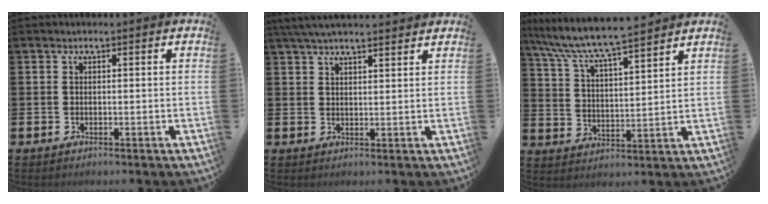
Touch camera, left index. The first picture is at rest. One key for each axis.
{"total": 4.3, "fx": 4.0, "fy": 0.7, "fz": 1.5, "tx": -0.036, "ty": -0.008, "tz": 0.074}
{"total": 8.0, "fx": 7.5, "fy": 0.4, "fz": 2.7, "tx": -0.083, "ty": -0.049, "tz": 0.131}